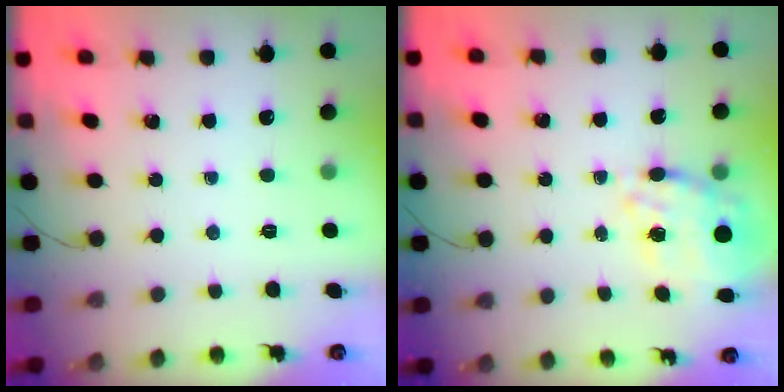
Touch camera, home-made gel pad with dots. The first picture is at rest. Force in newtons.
{"total": 10.2, "press": 9.4, "slide": 4.1}